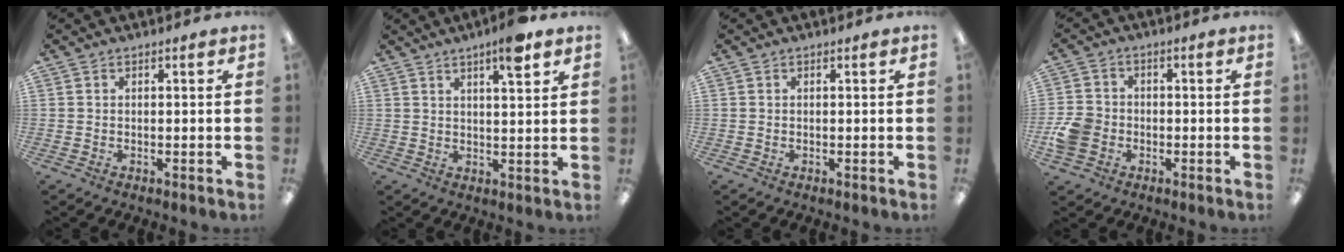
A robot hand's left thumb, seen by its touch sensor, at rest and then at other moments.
{"total": 7.2, "force": [4.8, 1.1, 5.3], "torque": [-0.075, -0.021, 0.072]}
{"total": 0.0}
{"total": 6.9, "force": [-2.1, 5.6, 3.4], "torque": [-0.076, 0.017, -0.036]}